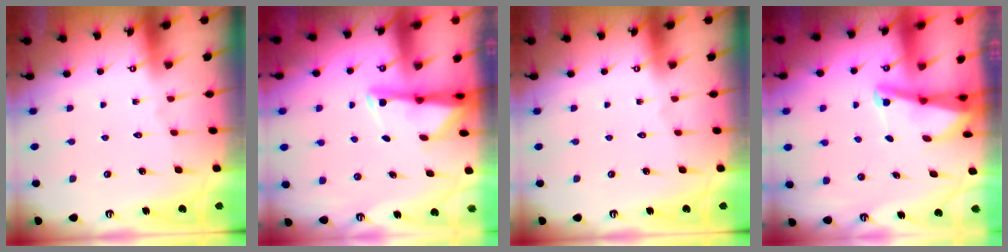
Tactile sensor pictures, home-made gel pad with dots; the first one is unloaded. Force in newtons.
{"total": 3.0, "press": 2.9, "slide": 0.5}
{"total": 0.0}
{"total": 2.7, "press": 2.6, "slide": 0.6}